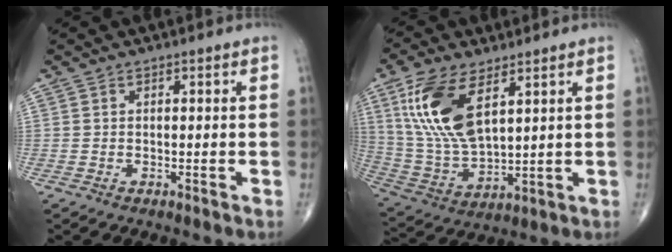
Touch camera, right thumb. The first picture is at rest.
{"total": 15.6, "force": [6.6, 7.1, 12.2], "torque": [-0.243, -0.024, 0.141]}